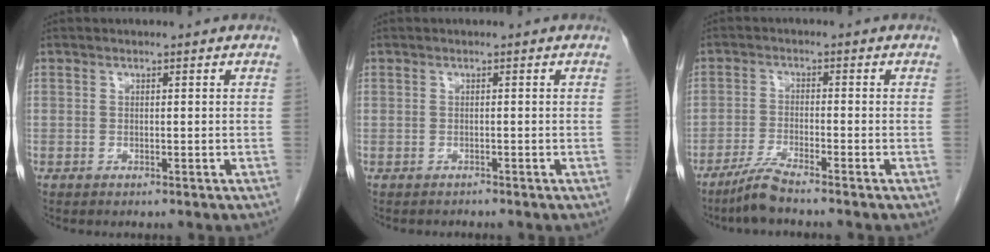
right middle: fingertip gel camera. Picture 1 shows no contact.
{"total": 0.7, "force": [-0.6, 0.2, -0.2], "torque": [-0.008, -0.004, -0.012]}
{"total": 4.2, "force": [-3.5, -0.4, 2.2], "torque": [-0.048, -0.014, -0.075]}